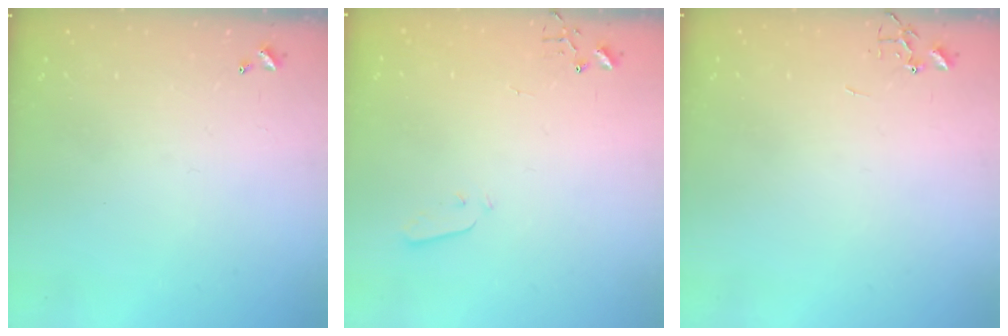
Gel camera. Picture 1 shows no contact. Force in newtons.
{"total": 2.5, "press": 2.5, "slide": 0.4}
{"total": 0.0}